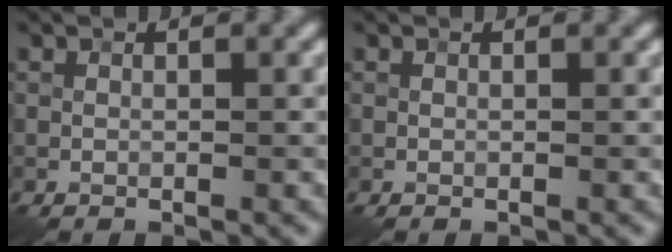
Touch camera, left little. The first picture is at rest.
{"total": 0.0}